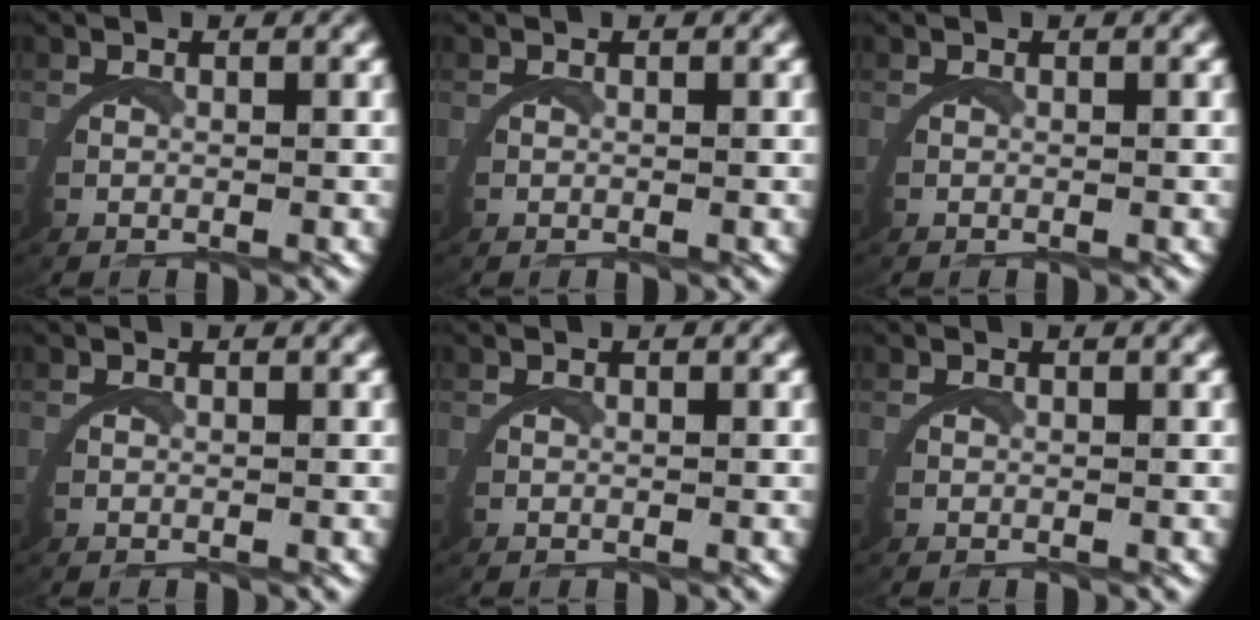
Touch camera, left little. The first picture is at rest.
{"total": 0.0}
{"total": 0.0}
{"total": 0.0}
{"total": 0.0}
{"total": 0.0}